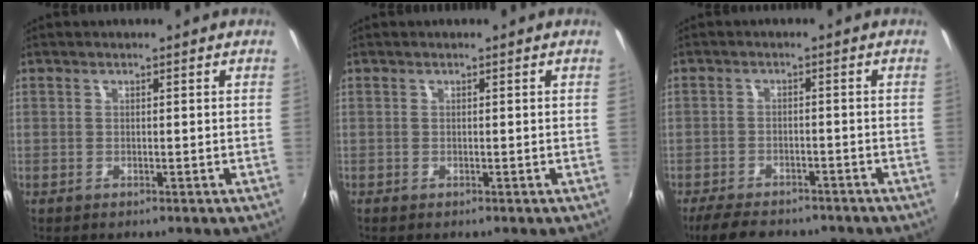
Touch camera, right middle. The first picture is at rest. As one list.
[{"total": 0.0}, {"total": 9.4, "force": [-7.7, 3.5, 4.0], "torque": [-0.096, -0.014, -0.122]}]